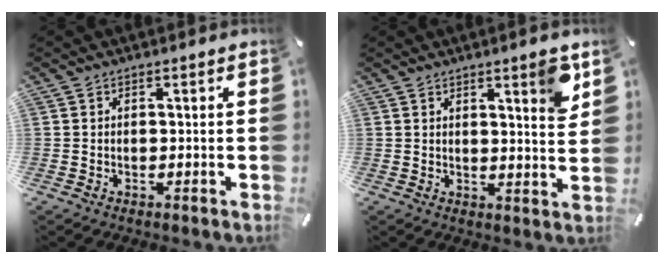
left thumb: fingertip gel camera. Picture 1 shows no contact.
{"total": 6.3, "force": [4.1, 0.8, 4.7], "torque": [-0.060, -0.026, 0.061]}